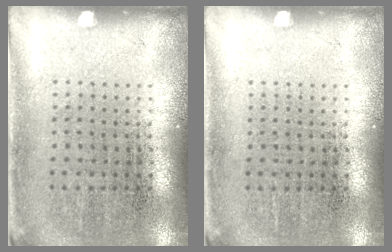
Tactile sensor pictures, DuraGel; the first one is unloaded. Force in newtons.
{"total": 0.0}